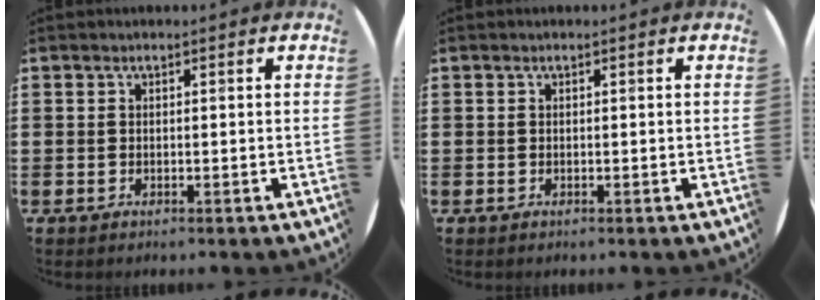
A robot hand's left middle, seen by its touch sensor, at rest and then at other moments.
{"total": 0.0}